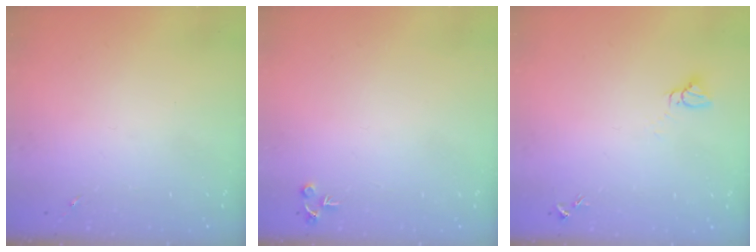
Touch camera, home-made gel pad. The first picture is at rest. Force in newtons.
{"total": 4.3, "press": 4.3, "slide": 0.5}
{"total": 2.8, "press": 2.8, "slide": 0.1}